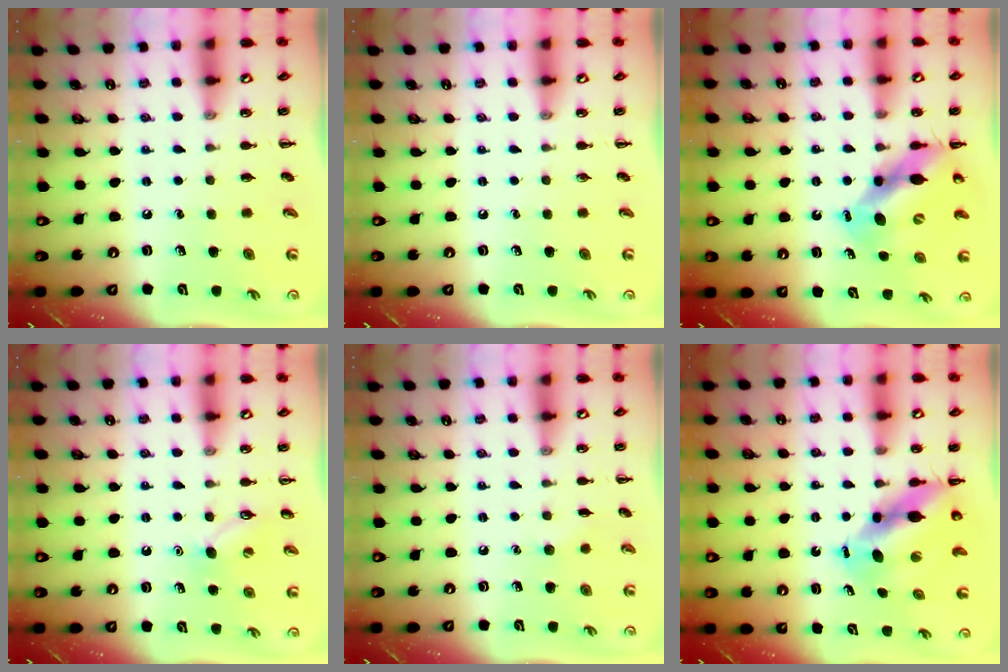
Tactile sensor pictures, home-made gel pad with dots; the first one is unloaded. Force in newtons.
{"total": 0.0}
{"total": 10.5, "press": 10.1, "slide": 2.7}
{"total": 6.3, "press": 6.0, "slide": 1.7}
{"total": 4.0, "press": 3.8, "slide": 1.0}
{"total": 9.7, "press": 9.3, "slide": 2.6}